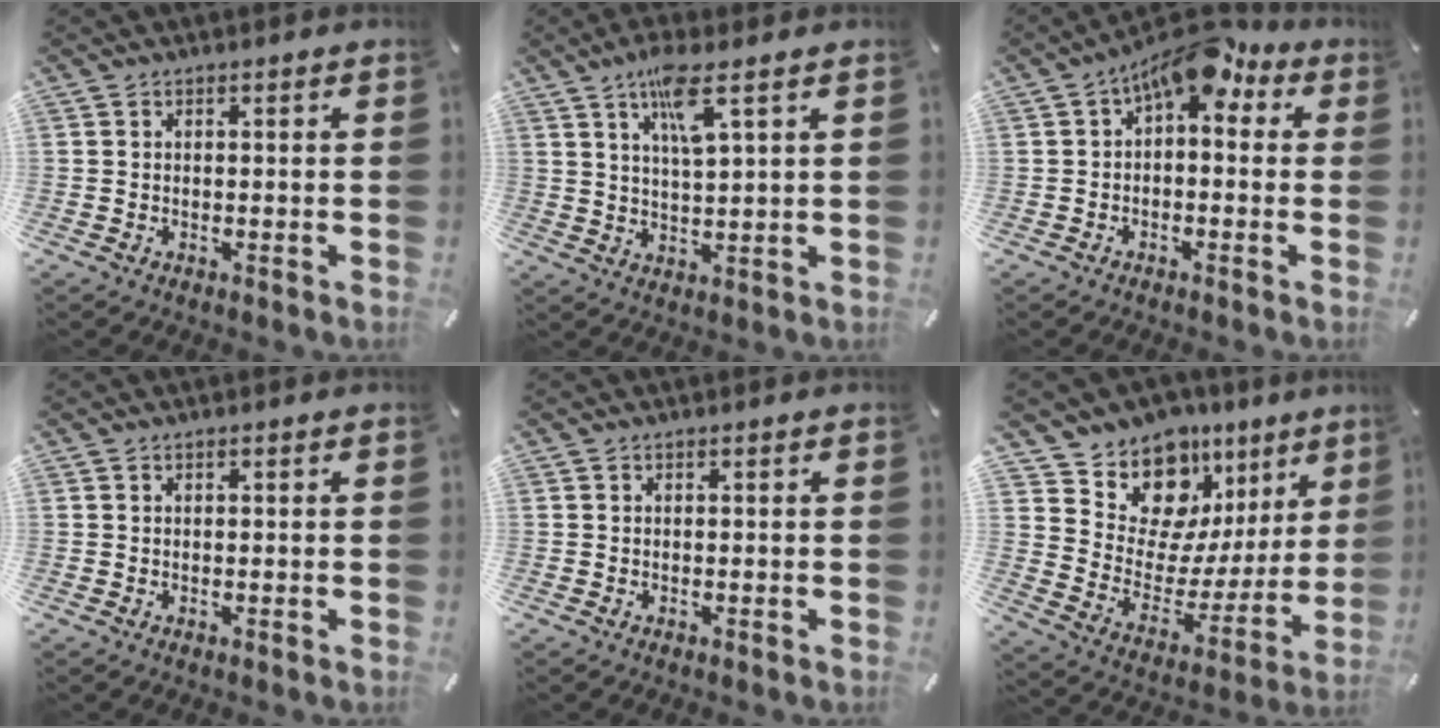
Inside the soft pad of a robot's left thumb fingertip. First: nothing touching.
{"total": 8.6, "force": [4.7, 1.8, 7.0], "torque": [-0.131, -0.006, 0.078]}
{"total": 8.5, "force": [4.7, 3.9, 5.9], "torque": [-0.096, -0.029, 0.079]}
{"total": 0.0}
{"total": 0.0}
{"total": 13.4, "force": [10.9, 7.4, 2.5], "torque": [-0.047, -0.121, 0.190]}